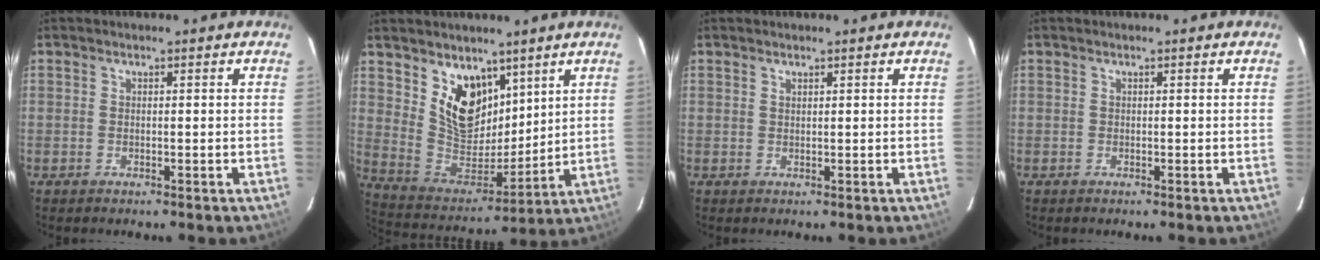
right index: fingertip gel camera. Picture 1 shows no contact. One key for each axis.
{"total": 13.9, "fx": 8.3, "fy": 8.3, "fz": 7.4, "tx": -0.139, "ty": -0.011, "tz": 0.171}
{"total": 0.5, "fx": 0.5, "fy": 0.2, "fz": 0.1, "tx": -0.001, "ty": 0.001, "tz": 0.009}
{"total": 0.0}